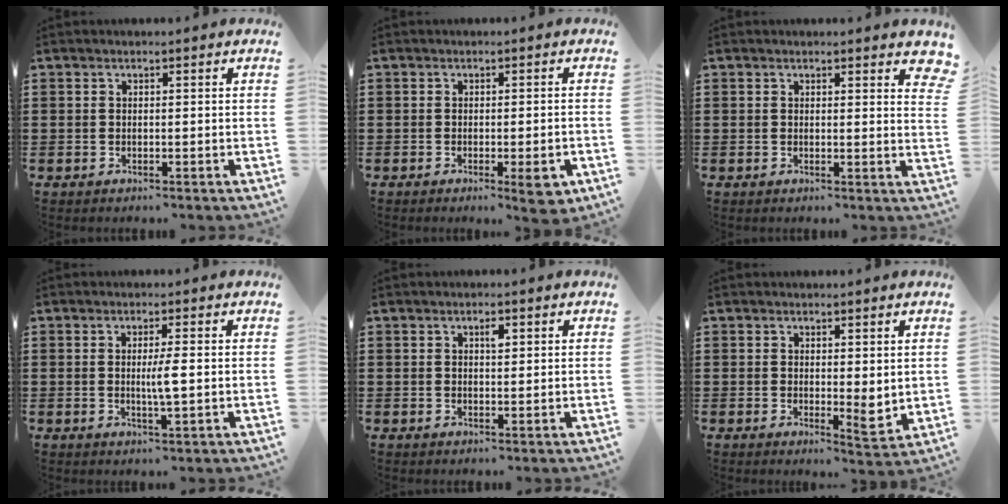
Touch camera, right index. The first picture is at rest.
{"total": 3.6, "force": [-1.6, 0.7, 3.1], "torque": [-0.047, -0.004, -0.023]}
{"total": 1.6, "force": [1.3, 0.5, 0.7], "torque": [-0.001, -0.001, 0.022]}
{"total": 3.3, "force": [0.0, 0.1, 3.3], "torque": [-0.059, -0.006, -0.002]}
{"total": 1.5, "force": [0.6, 0.6, 1.2], "torque": [-0.017, 0.002, 0.008]}
{"total": 3.0, "force": [1.8, 1.2, 2.0], "torque": [-0.035, -0.009, 0.033]}